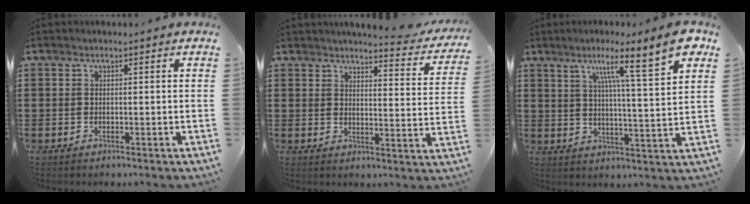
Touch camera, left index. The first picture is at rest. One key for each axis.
{"total": 4.3, "fx": 4.0, "fy": 0.2, "fz": 1.5, "tx": -0.031, "ty": -0.029, "tz": 0.064}
{"total": 10.8, "fx": 6.7, "fy": 0.5, "fz": 8.5, "tx": -0.137, "ty": -0.038, "tz": 0.094}